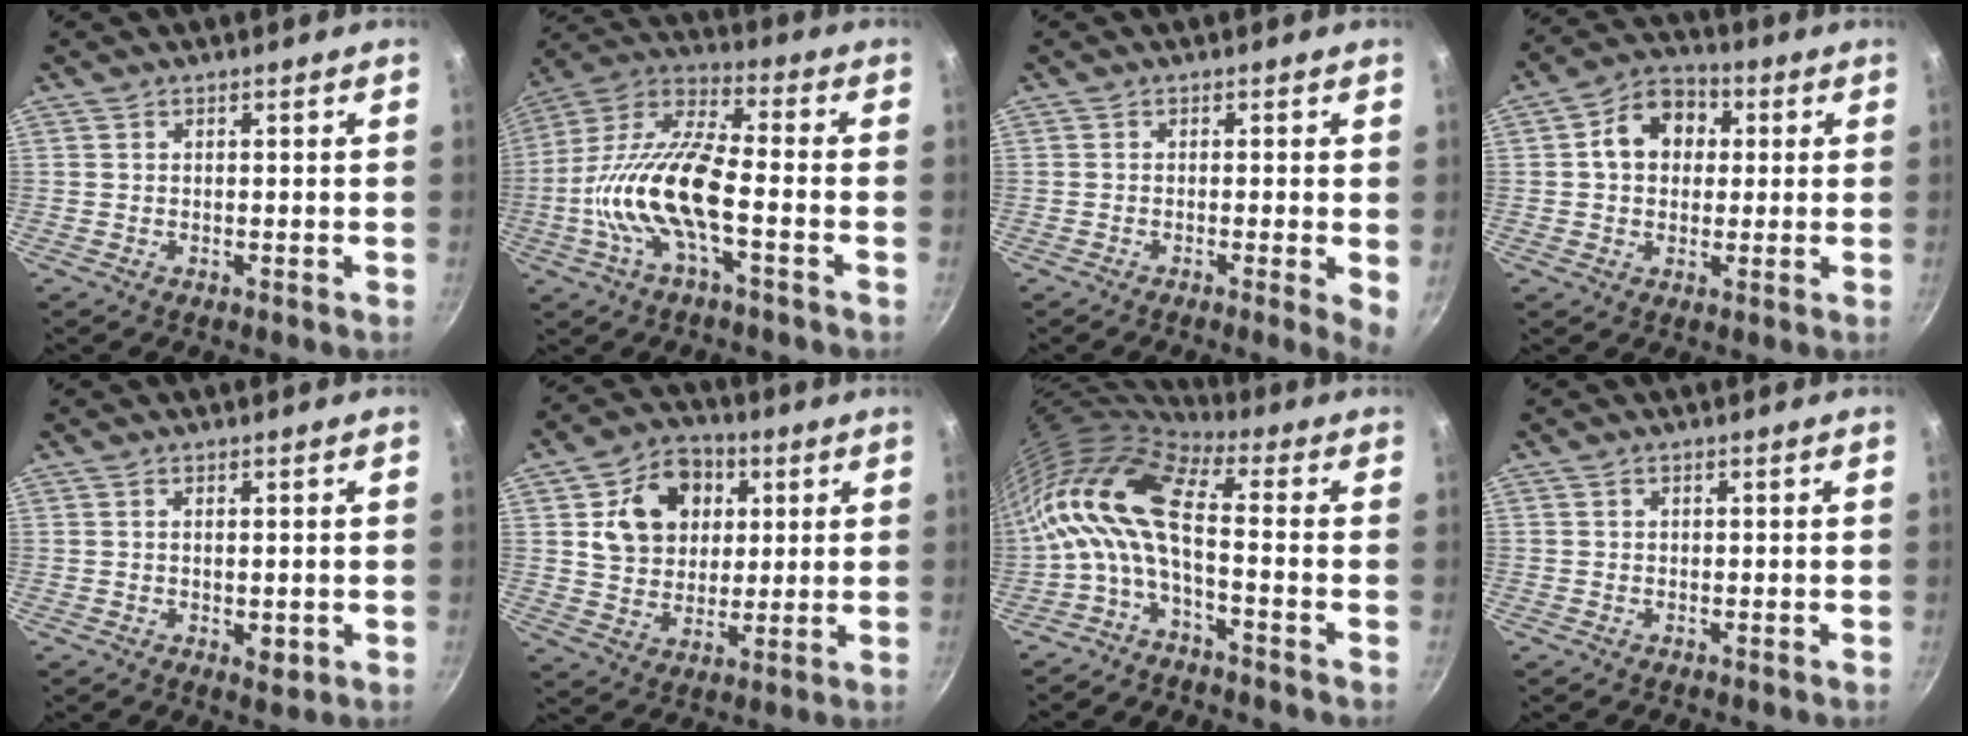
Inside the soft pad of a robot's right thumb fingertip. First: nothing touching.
{"total": 16.2, "force": [-4.2, 5.9, 14.6], "torque": [-0.281, 0.041, -0.096]}
{"total": 3.9, "force": [-0.5, 0.6, 3.9], "torque": [-0.051, -0.009, -0.012]}
{"total": 9.9, "force": [1.7, 7.8, 5.7], "torque": [-0.056, 0.019, 0.012]}
{"total": 2.9, "force": [-0.5, 1.4, 2.5], "torque": [-0.036, -0.009, -0.005]}
{"total": 13.8, "force": [3.7, 11.0, 7.4], "torque": [-0.091, 0.001, 0.062]}
{"total": 13.6, "force": [-1.9, 5.1, 12.5], "torque": [-0.266, 0.027, -0.050]}
{"total": 1.0, "force": [-0.4, 0.9, 0.1], "torque": [0.001, 0.005, -0.005]}